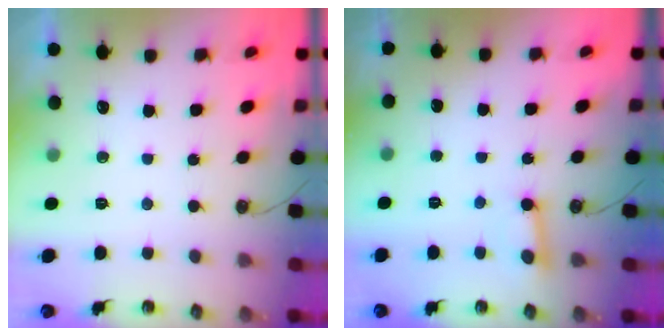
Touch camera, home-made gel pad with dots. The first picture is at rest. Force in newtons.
{"total": 4.5, "press": 4.4, "slide": 0.4}